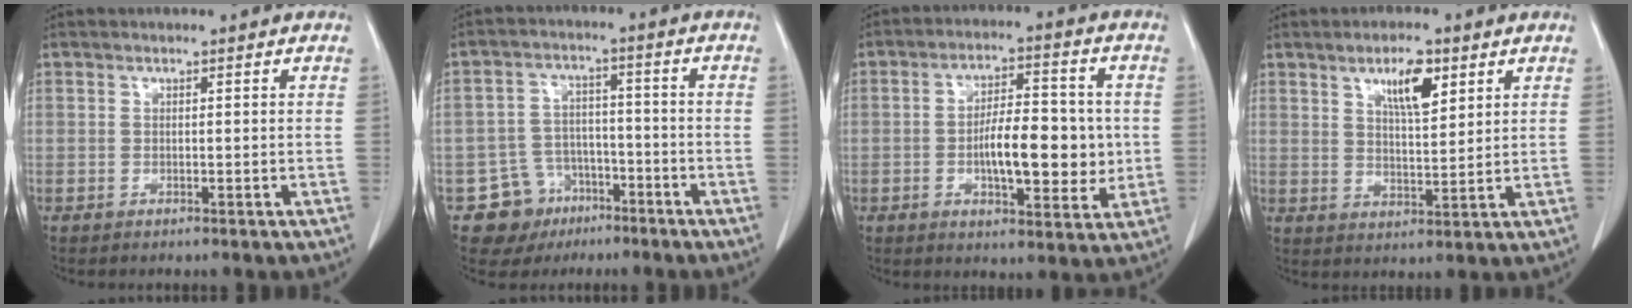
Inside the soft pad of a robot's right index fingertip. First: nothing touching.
{"total": 7.8, "force": [-4.2, 6.5, 0.6], "torque": [-0.002, 0.020, -0.057]}
{"total": 11.6, "force": [-1.0, 4.2, 10.7], "torque": [-0.176, 0.009, -0.015]}
{"total": 6.7, "force": [3.5, 1.9, 5.4], "torque": [-0.093, -0.001, 0.060]}